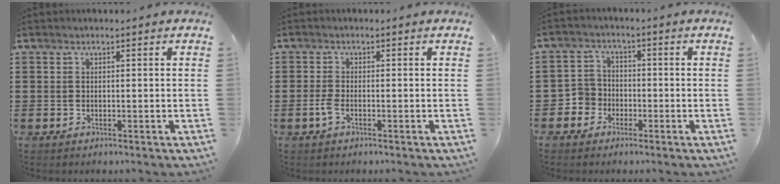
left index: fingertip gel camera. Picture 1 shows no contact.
{"total": 2.0, "force": [-0.9, 0.6, 1.7], "torque": [-0.045, -0.005, -0.020]}
{"total": 3.8, "force": [-2.2, 3.1, 0.5], "torque": [-0.037, 0.001, -0.053]}